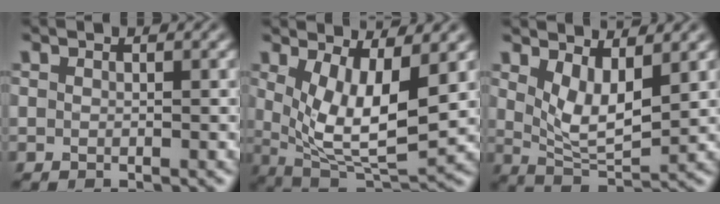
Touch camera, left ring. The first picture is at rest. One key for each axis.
{"total": 7.7, "fx": 1.5, "fy": 3.1, "fz": 6.9, "tx": -0.134, "ty": -0.021, "tz": 0.035}
{"total": 4.4, "fx": 1.8, "fy": 1.8, "fz": 3.6, "tx": -0.075, "ty": -0.016, "tz": 0.040}